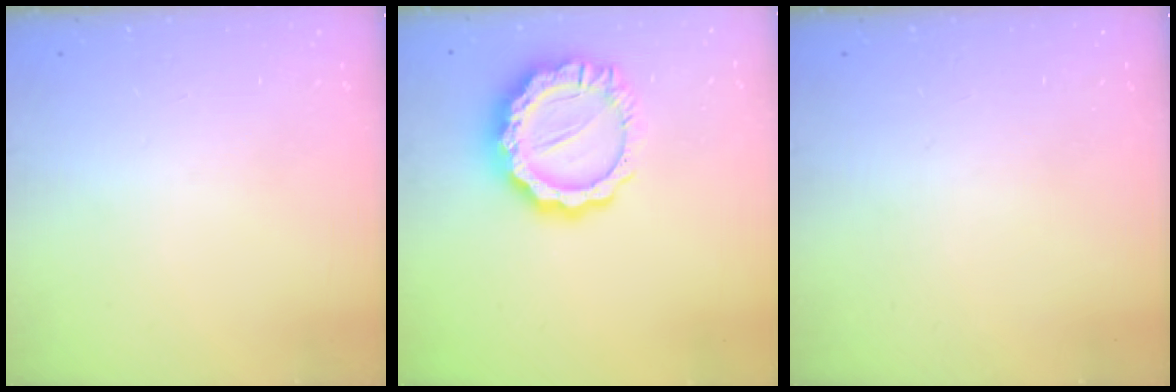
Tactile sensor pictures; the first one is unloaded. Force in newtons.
{"total": 15.1, "press": 15.0, "slide": 1.0}
{"total": 0.0}